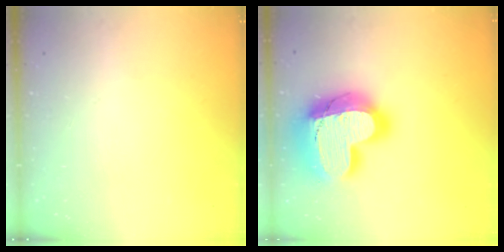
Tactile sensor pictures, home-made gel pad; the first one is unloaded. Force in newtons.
{"total": 25.8, "press": 25.7, "slide": 1.9}